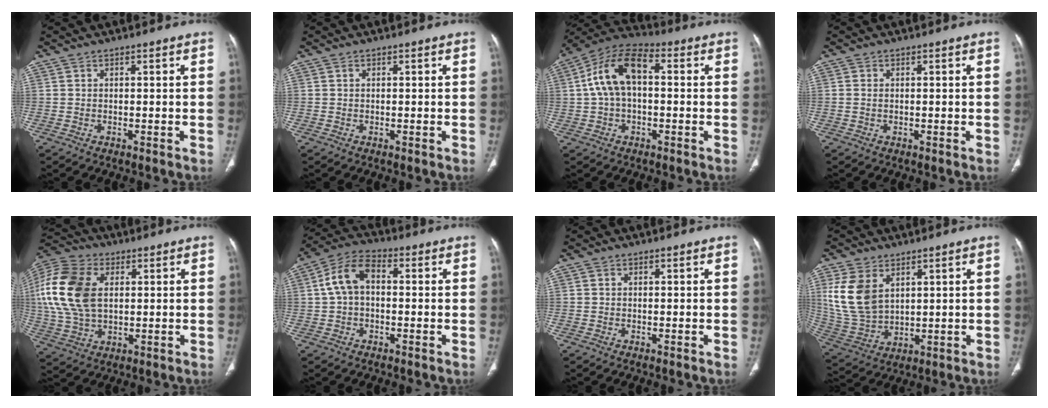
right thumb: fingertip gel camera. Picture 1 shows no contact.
{"total": 0.0}
{"total": 12.0, "force": [1.3, 6.8, 9.8], "torque": [-0.187, 0.038, 0.013]}
{"total": 0.9, "force": [0.0, 0.7, 0.7], "torque": [-0.014, 0.001, 0.000]}
{"total": 19.1, "force": [3.3, 12.3, 14.1], "torque": [-0.315, 0.005, 0.062]}
{"total": 8.4, "force": [0.7, 5.3, 6.5], "torque": [-0.123, 0.029, 0.004]}
{"total": 0.0}
{"total": 12.2, "force": [4.4, 7.8, 8.3], "torque": [-0.166, -0.014, 0.104]}